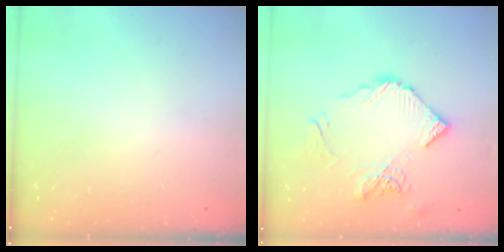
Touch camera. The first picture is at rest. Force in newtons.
{"total": 11.4, "press": 11.3, "slide": 1.2}